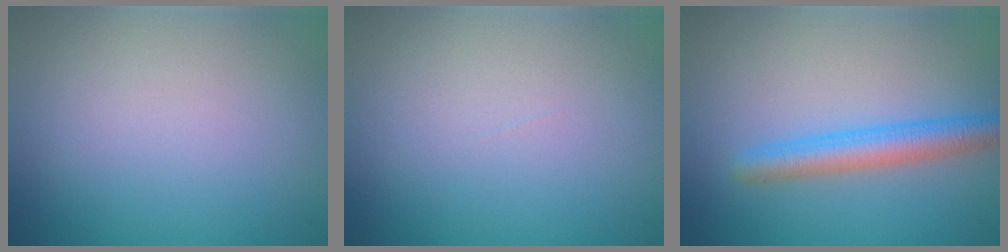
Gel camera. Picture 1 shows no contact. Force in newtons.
{"total": 0.0}
{"total": 3.5, "press": 3.5, "slide": 0.1}